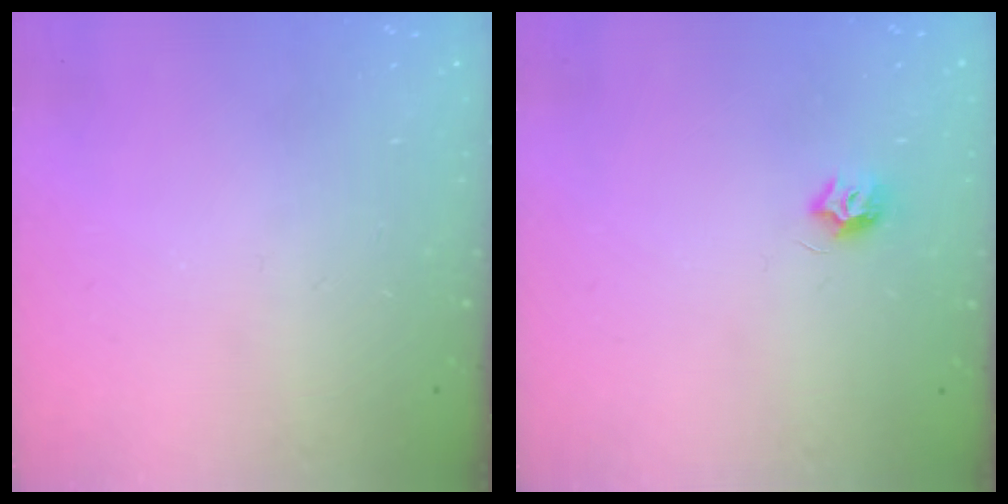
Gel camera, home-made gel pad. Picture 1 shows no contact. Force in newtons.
{"total": 6.6, "press": 6.5, "slide": 0.6}